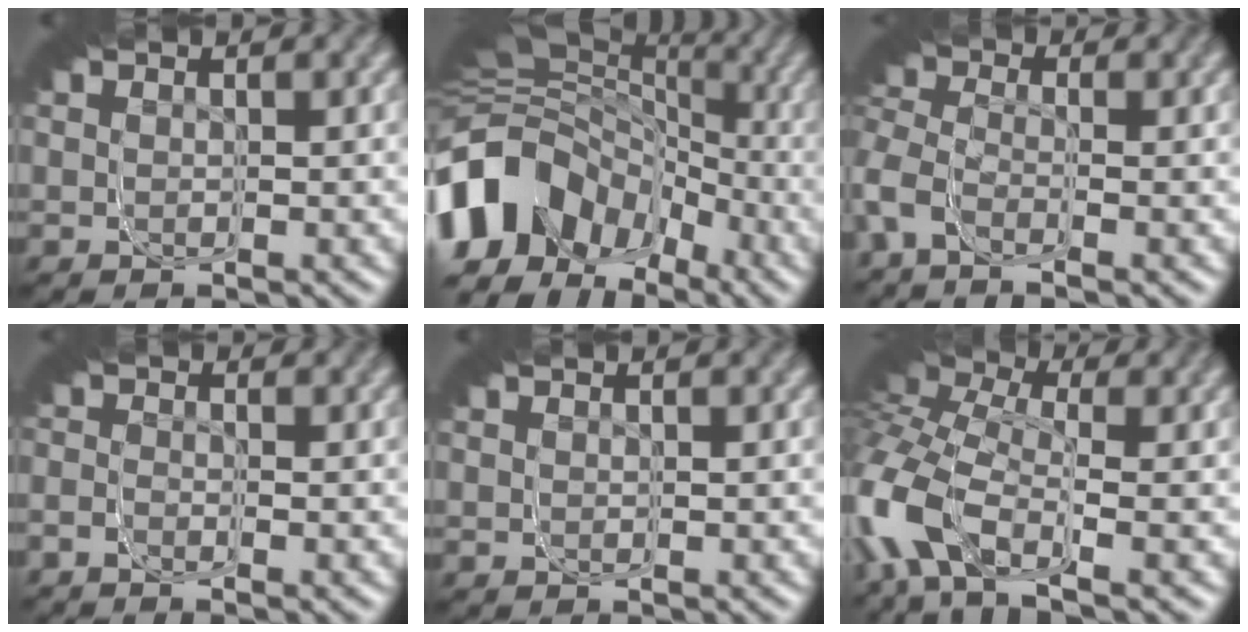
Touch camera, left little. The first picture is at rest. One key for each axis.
{"total": 14.5, "fx": -6.3, "fy": 9.0, "fz": 9.4, "tx": -0.121, "ty": -0.014, "tz": -0.102}
{"total": 3.7, "fx": -1.0, "fy": 2.4, "fz": 2.5, "tx": 0.004, "ty": 0.018, "tz": -0.033}
{"total": 1.2, "fx": -0.5, "fy": 0.6, "fz": 0.8, "tx": 0.020, "ty": 0.003, "tz": -0.012}
{"total": 0.0}
{"total": 5.3, "fx": -0.6, "fy": 3.0, "fz": 4.4, "tx": -0.032, "ty": 0.027, "tz": -0.035}